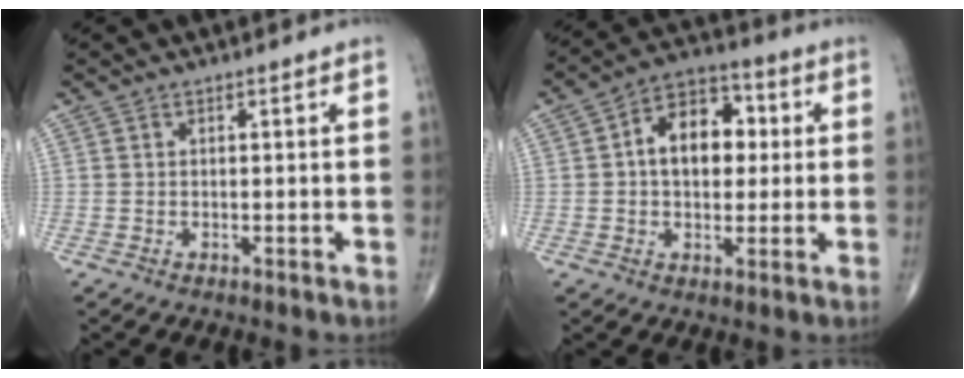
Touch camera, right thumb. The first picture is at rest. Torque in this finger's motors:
{"motor_torque": [0.00, 0.33, 0.22, 0.15, 0.06]}